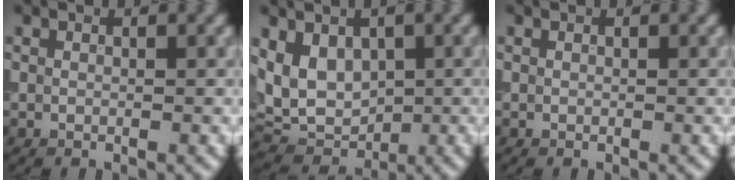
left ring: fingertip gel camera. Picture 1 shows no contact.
{"total": 5.7, "force": [1.0, 4.3, 3.7], "torque": [-0.075, -0.010, 0.012]}
{"total": 0.0}